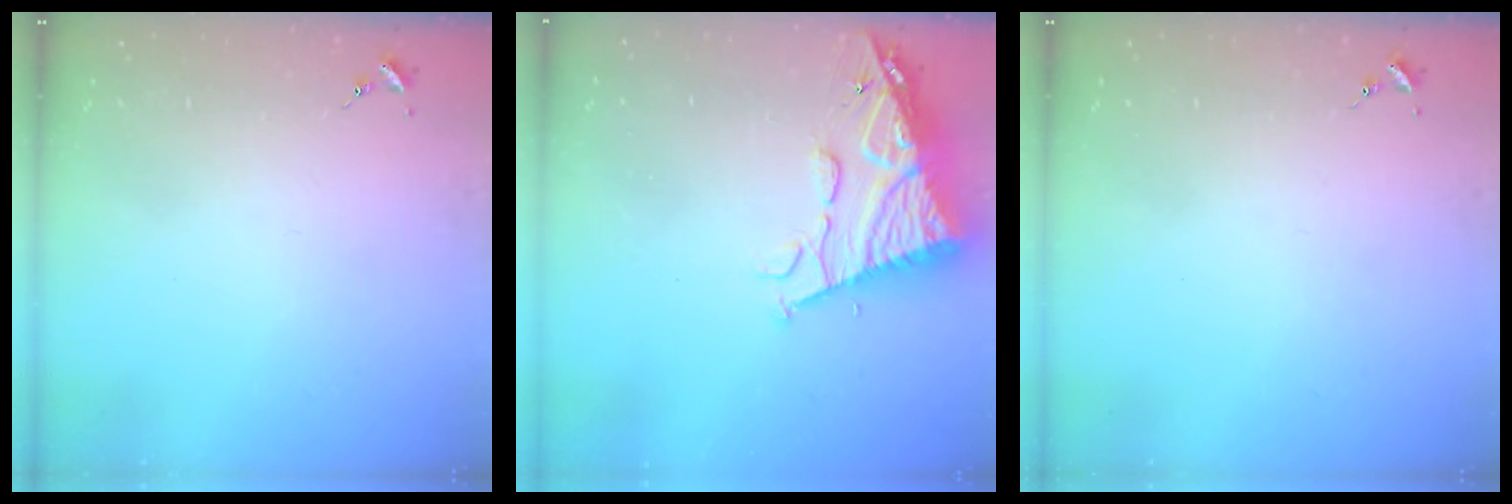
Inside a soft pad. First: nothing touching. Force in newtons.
{"total": 14.2, "press": 14.1, "slide": 1.5}
{"total": 0.0}